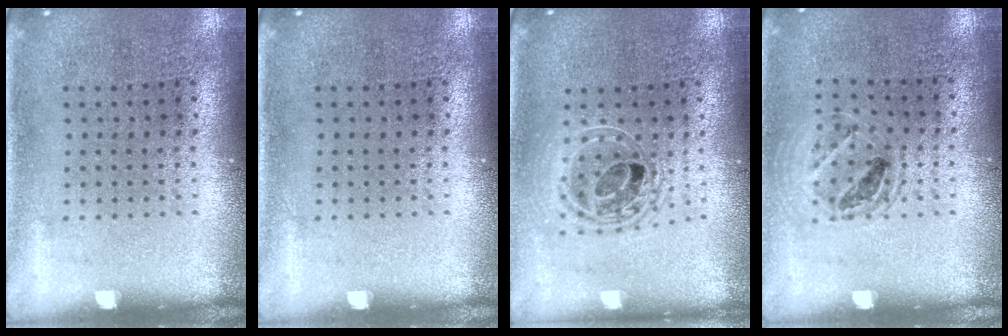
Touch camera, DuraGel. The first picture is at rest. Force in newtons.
{"total": 0.0}
{"total": 1.6, "press": 1.4, "slide": 0.8}
{"total": 1.1, "press": 1.1, "slide": 0.4}